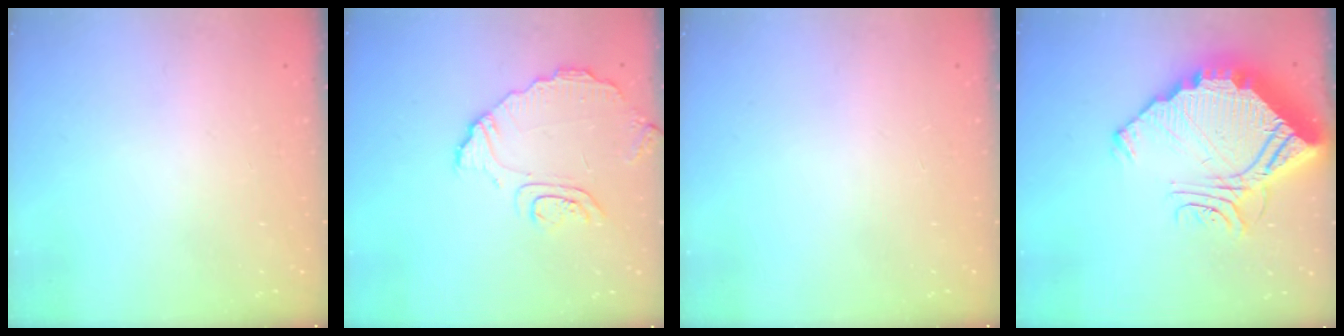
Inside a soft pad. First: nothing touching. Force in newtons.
{"total": 9.2, "press": 9.1, "slide": 1.0}
{"total": 0.0}
{"total": 20.4, "press": 20.3, "slide": 1.8}